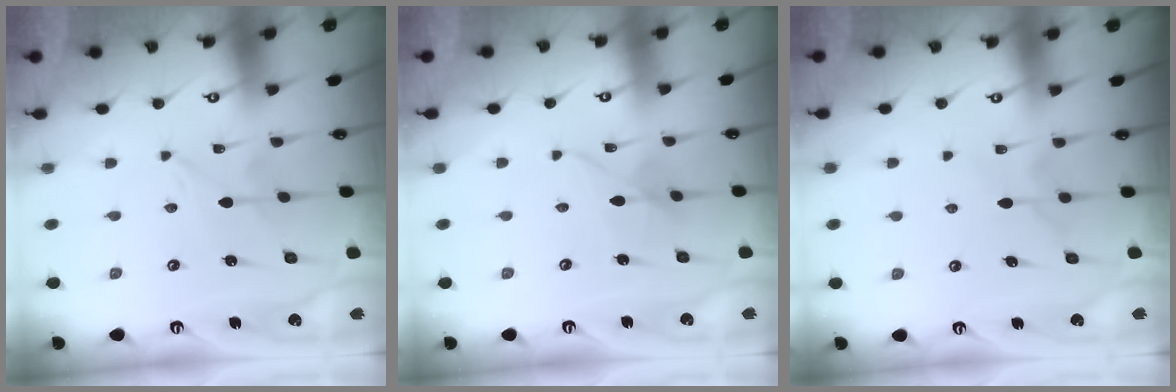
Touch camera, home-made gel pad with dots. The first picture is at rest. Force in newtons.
{"total": 3.7, "press": 3.7, "slide": 0.4}
{"total": 6.3, "press": 6.3, "slide": 0.9}